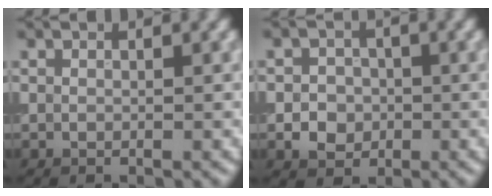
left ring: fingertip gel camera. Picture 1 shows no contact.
{"total": 2.9, "force": [-0.6, 2.6, 1.1], "torque": [0.002, -0.003, -0.022]}